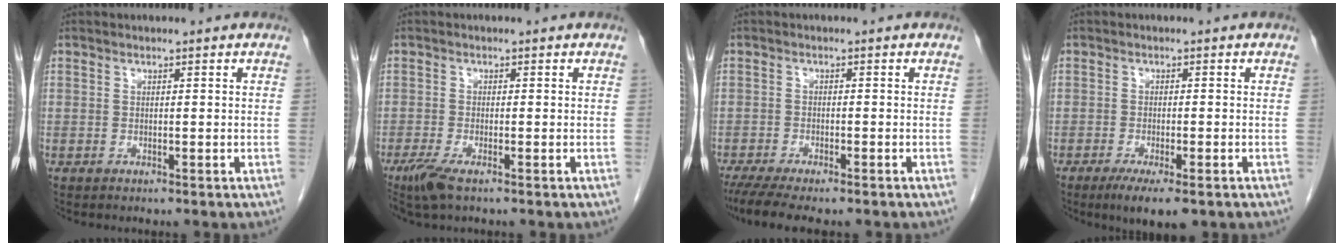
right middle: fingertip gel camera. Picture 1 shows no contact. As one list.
[{"total": 3.7, "force": [-2.4, 0.7, 2.7], "torque": [-0.062, -0.011, -0.046]}, {"total": 8.7, "force": [-7.1, 1.6, 4.7], "torque": [-0.072, -0.012, -0.112]}, {"total": 5.9, "force": [-3.8, 1.3, 4.4], "torque": [-0.065, -0.013, -0.055]}]